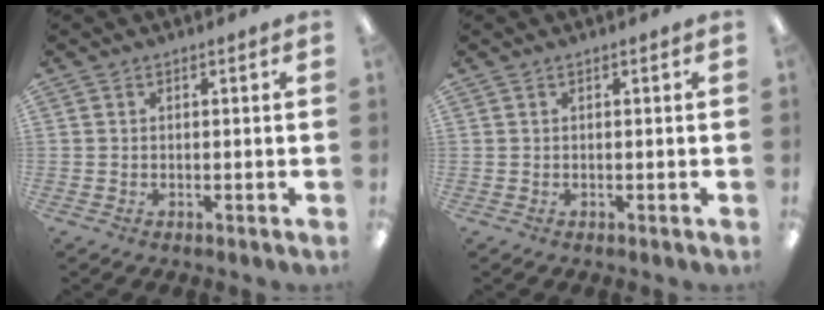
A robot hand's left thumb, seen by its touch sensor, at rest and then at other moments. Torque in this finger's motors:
{"motor_torque": [0.01, 0.00, 0.01, -0.01, 0.00]}